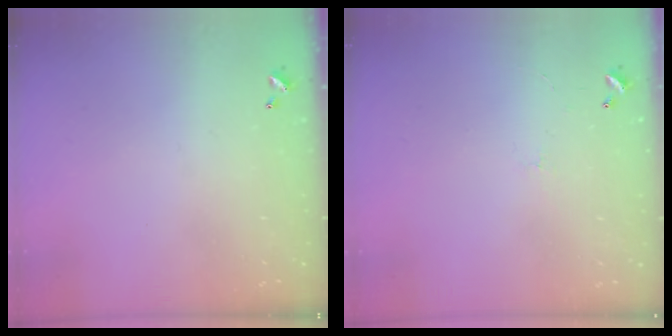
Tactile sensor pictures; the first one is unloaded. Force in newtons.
{"total": 1.8, "press": 1.7, "slide": 0.4}